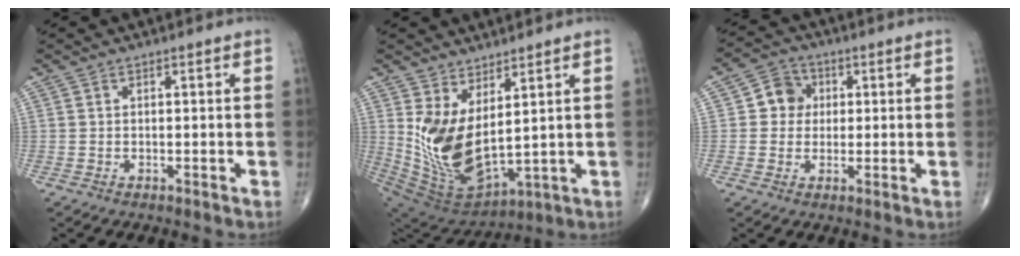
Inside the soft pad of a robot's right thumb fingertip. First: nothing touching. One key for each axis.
{"total": 14.3, "fx": 3.5, "fy": 7.0, "fz": 12.0, "tx": -0.231, "ty": -0.047, "tz": 0.096}
{"total": 5.8, "fx": 0.8, "fy": 5.3, "fz": 2.1, "tx": -0.005, "ty": 0.007, "tz": 0.003}